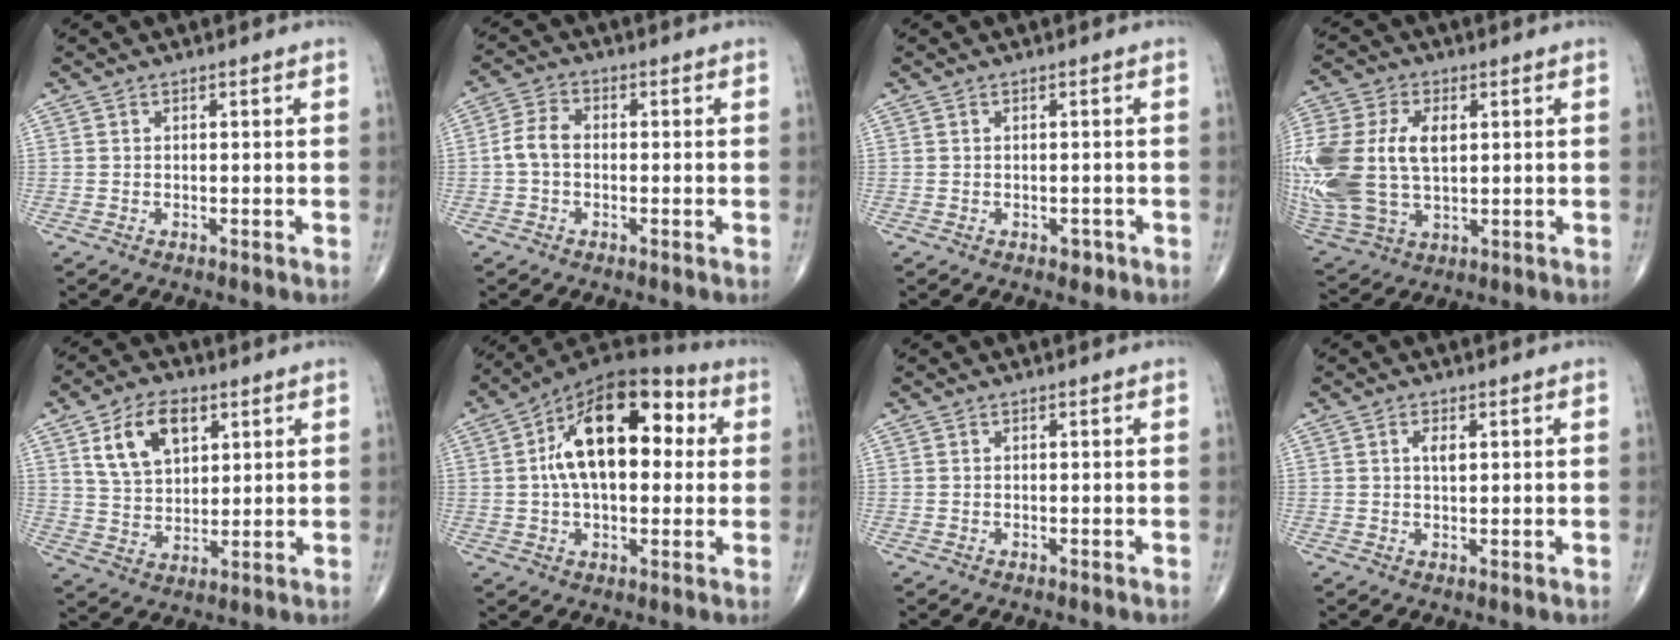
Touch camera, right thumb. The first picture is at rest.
{"total": 4.6, "force": [-0.6, 3.1, 3.4], "torque": [-0.067, 0.016, -0.021]}
{"total": 1.4, "force": [-0.7, 0.9, 0.8], "torque": [-0.005, 0.001, -0.007]}
{"total": 23.6, "force": [2.3, 15.0, 18.1], "torque": [-0.448, 0.010, 0.057]}
{"total": 11.4, "force": [4.9, 7.0, 7.5], "torque": [-0.109, -0.015, 0.094]}
{"total": 19.6, "force": [3.5, 10.8, 16.0], "torque": [-0.231, 0.027, 0.043]}
{"total": 0.0}
{"total": 2.6, "force": [0.8, 1.2, 2.1], "torque": [-0.035, -0.004, 0.012]}